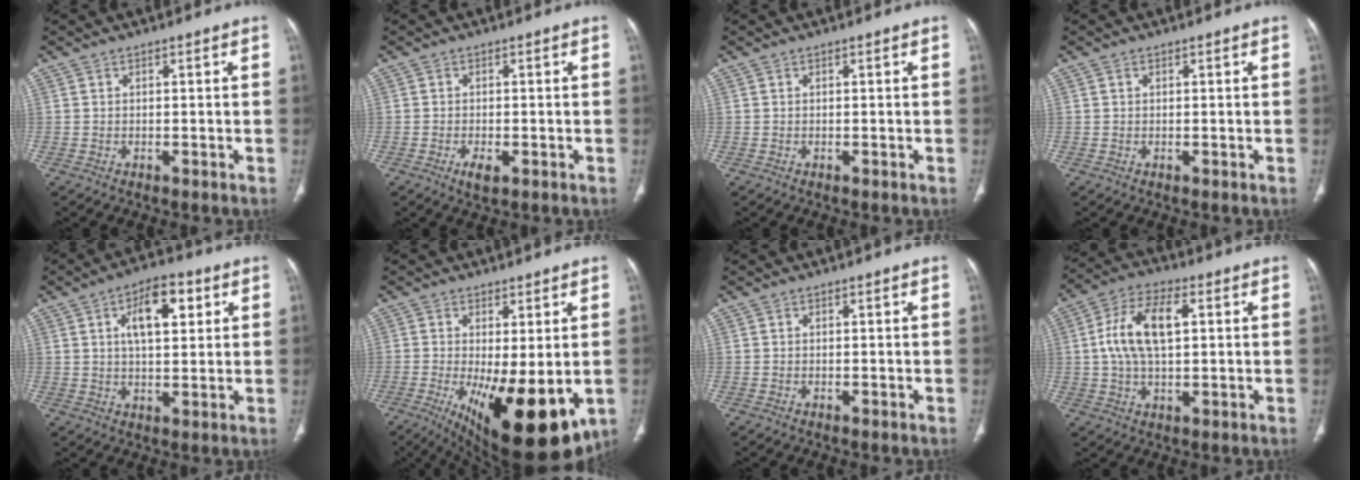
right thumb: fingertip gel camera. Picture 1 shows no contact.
{"total": 2.7, "force": [-1.2, 1.2, 2.2], "torque": [-0.038, -0.002, -0.020]}
{"total": 0.0}
{"total": 0.0}
{"total": 10.3, "force": [3.5, 4.9, 8.4], "torque": [-0.111, 0.001, 0.054]}
{"total": 18.0, "force": [-5.1, 6.6, 15.9], "torque": [-0.219, -0.032, -0.055]}
{"total": 0.0}
{"total": 11.8, "force": [1.9, 6.0, 10.0], "torque": [-0.193, 0.017, 0.032]}